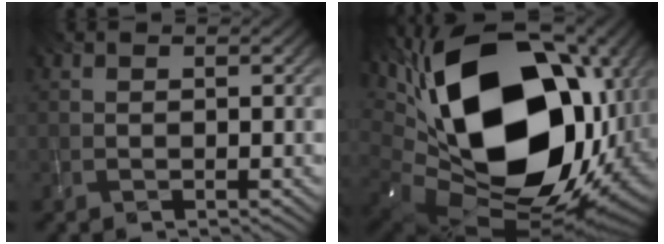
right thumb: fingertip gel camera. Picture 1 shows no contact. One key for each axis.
{"total": 22.1, "fx": 2.5, "fy": 13.9, "fz": 17.0, "tx": -0.358, "ty": -0.015, "tz": 0.054}